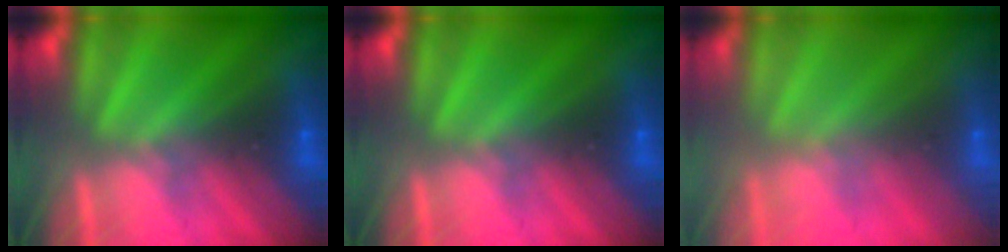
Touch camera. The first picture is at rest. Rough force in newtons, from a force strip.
{"total": 0.0}
{"total": 2.8}